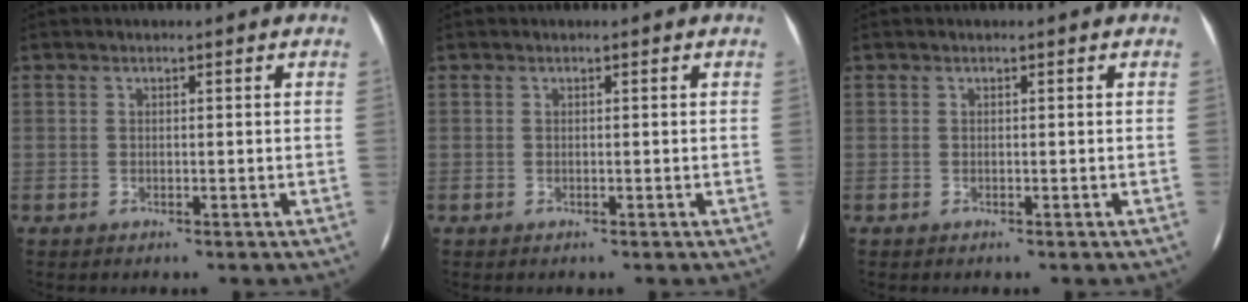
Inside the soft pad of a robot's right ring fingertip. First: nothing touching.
{"total": 0.0}
{"total": 0.0}